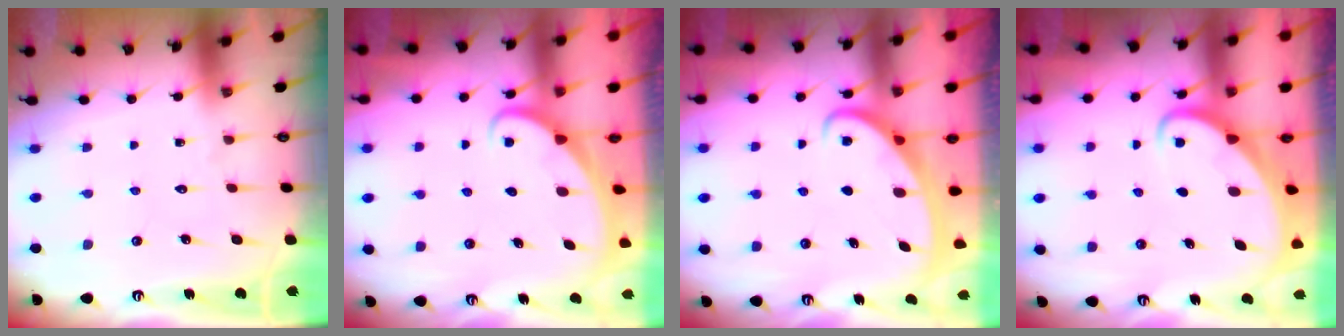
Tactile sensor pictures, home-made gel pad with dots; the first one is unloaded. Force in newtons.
{"total": 2.5, "press": 2.5, "slide": 0.3}
{"total": 2.5, "press": 2.5, "slide": 0.3}
{"total": 2.4, "press": 2.4, "slide": 0.3}